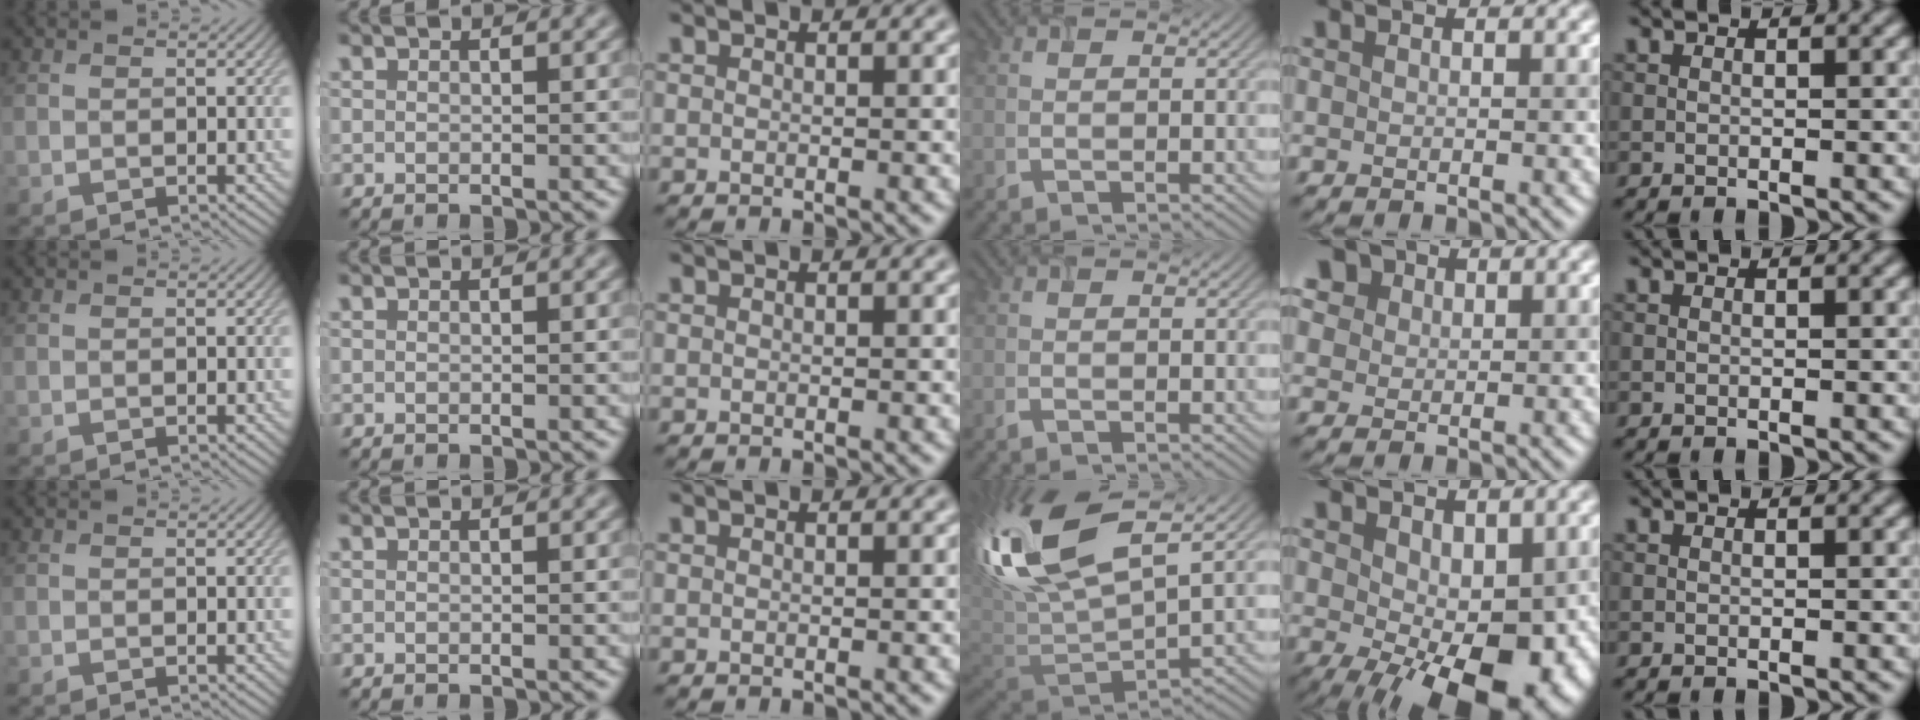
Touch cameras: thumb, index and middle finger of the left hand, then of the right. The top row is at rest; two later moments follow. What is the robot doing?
{"motion": "close", "object": "airpods case & airpods"}